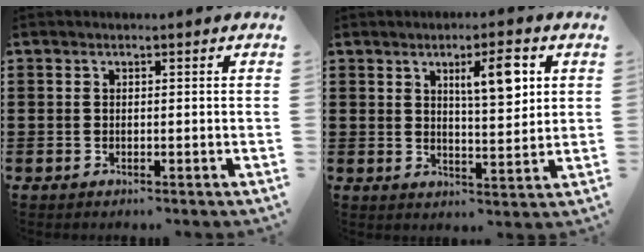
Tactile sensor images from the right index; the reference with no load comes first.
{"total": 6.4, "force": [2.6, 1.7, 5.6], "torque": [-0.091, 0.000, 0.036]}